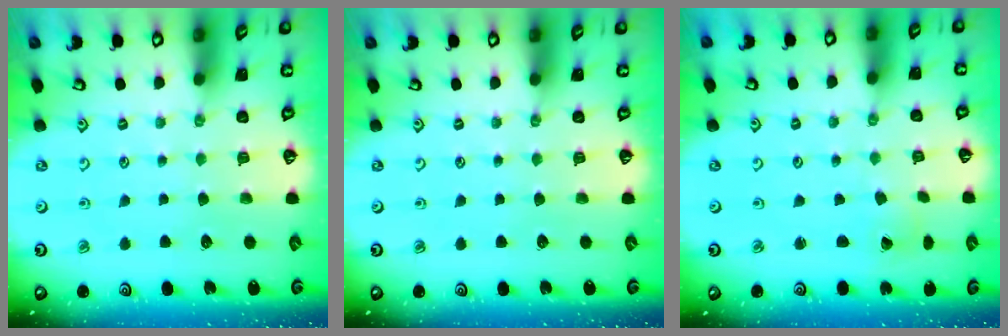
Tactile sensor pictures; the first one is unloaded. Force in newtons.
{"total": 0.0}
{"total": 0.5, "press": 0.5, "slide": 0.0}